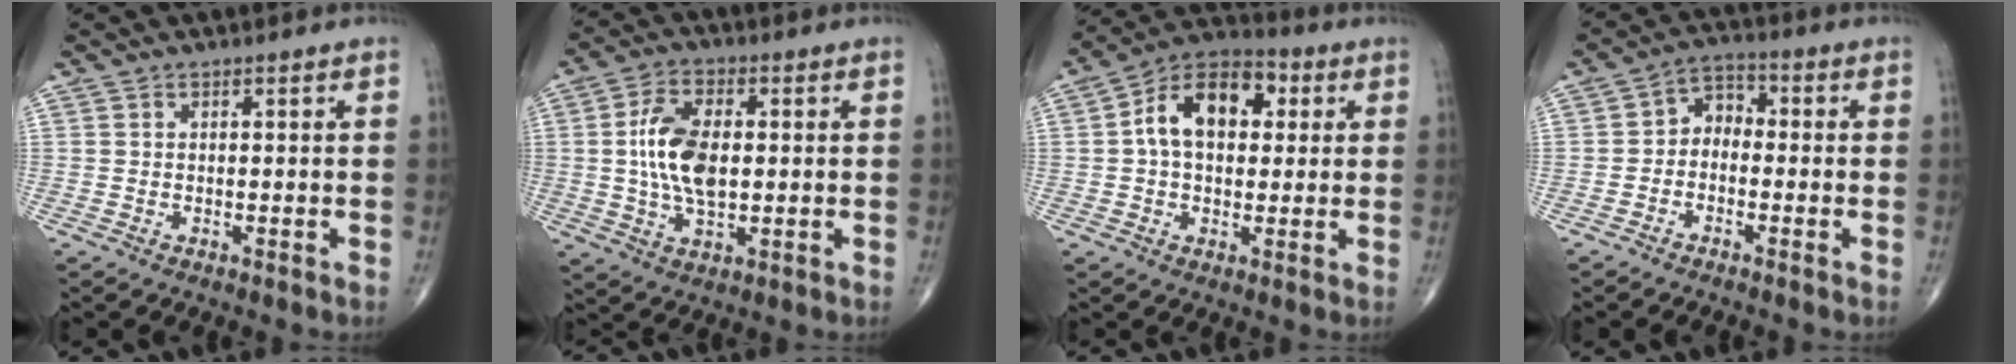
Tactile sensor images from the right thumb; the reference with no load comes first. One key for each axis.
{"total": 11.2, "fx": 0.6, "fy": 6.1, "fz": 9.4, "tx": -0.177, "ty": 0.003, "tz": 0.013}
{"total": 13.5, "fx": 2.6, "fy": 8.7, "fz": 10.0, "tx": -0.141, "ty": 0.025, "tz": 0.031}
{"total": 4.8, "fx": -1.1, "fy": 3.6, "fz": 3.0, "tx": -0.031, "ty": 0.028, "tz": -0.037}